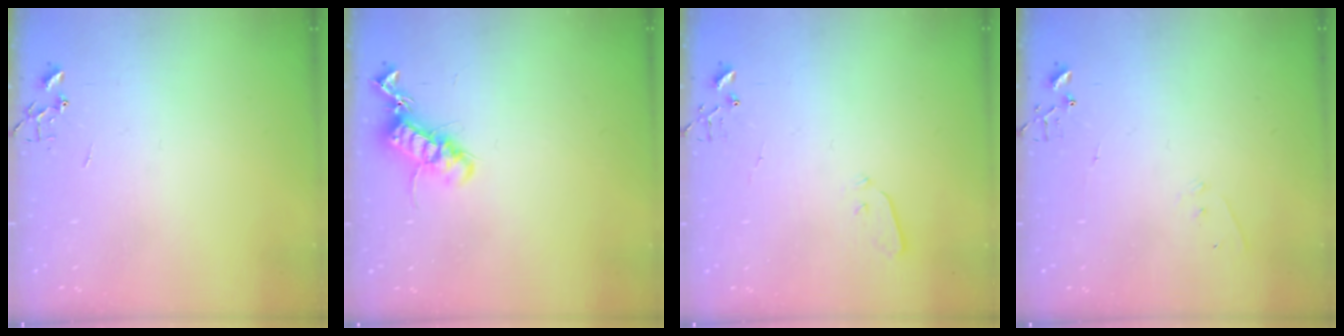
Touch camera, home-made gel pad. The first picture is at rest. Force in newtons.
{"total": 12.9, "press": 12.9, "slide": 0.3}
{"total": 3.6, "press": 3.6, "slide": 0.5}
{"total": 4.0, "press": 4.0, "slide": 0.2}